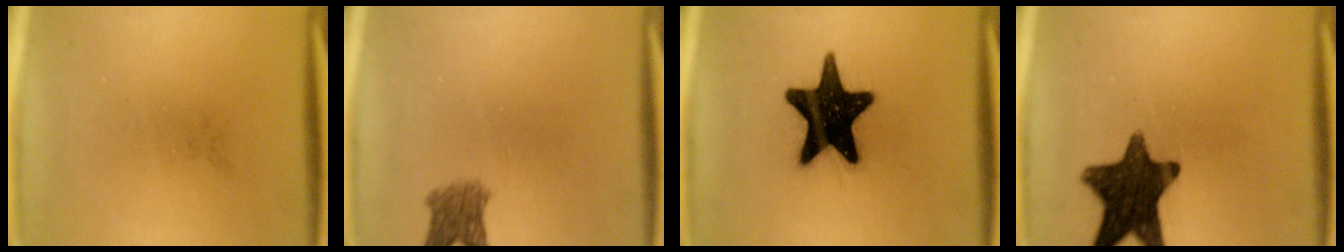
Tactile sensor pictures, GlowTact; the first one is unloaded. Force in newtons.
{"total": 3.6}
{"total": 19.6}
{"total": 14.3}